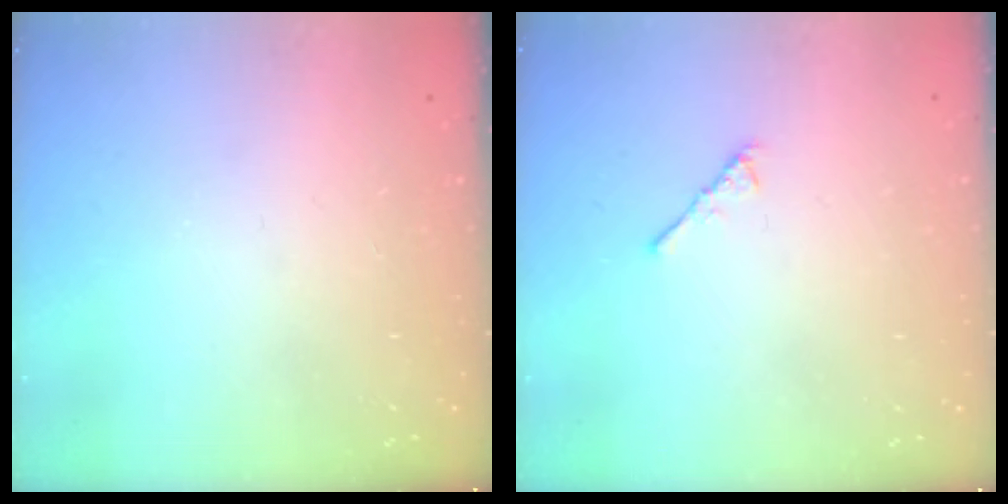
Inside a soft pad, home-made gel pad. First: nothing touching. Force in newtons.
{"total": 2.9, "press": 2.8, "slide": 0.7}